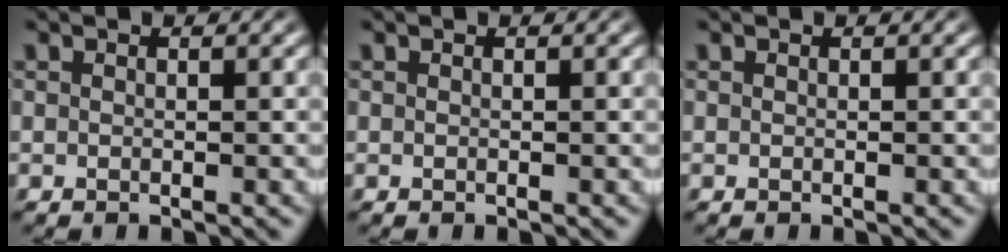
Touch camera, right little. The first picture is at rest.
{"total": 0.0}
{"total": 0.0}